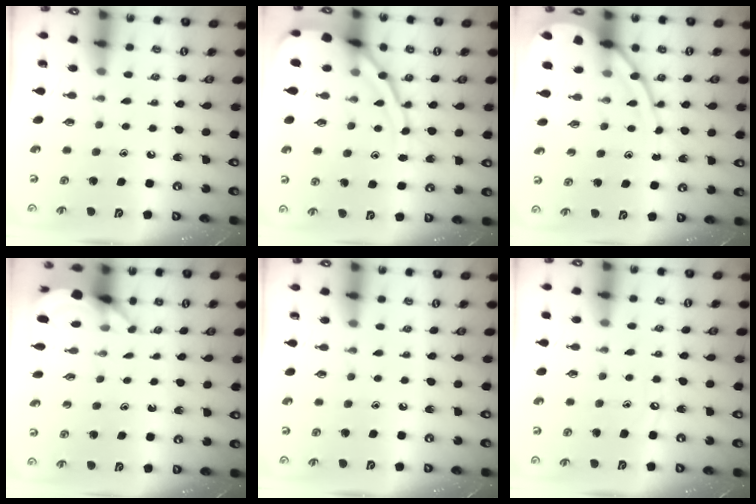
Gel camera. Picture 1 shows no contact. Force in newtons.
{"total": 13.9, "press": 13.8, "slide": 1.2}
{"total": 10.4, "press": 10.4, "slide": 1.0}
{"total": 3.9, "press": 3.9, "slide": 0.3}
{"total": 0.0}
{"total": 2.6, "press": 2.6, "slide": 0.4}